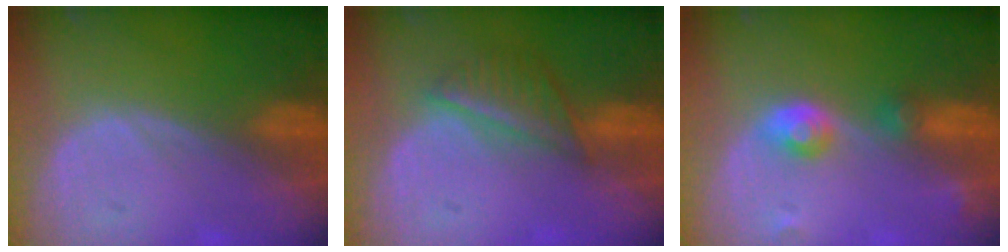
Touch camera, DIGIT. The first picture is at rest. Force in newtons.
{"total": 5.6, "press": 5.2, "slide": 2.1}
{"total": 4.2, "press": 4.1, "slide": 1.0}